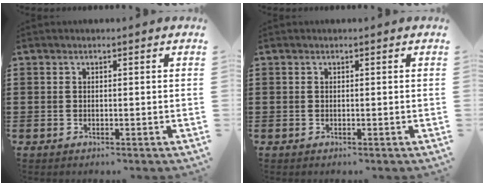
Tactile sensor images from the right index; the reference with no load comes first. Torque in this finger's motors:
{"motor_torque": [0.11, 0.12, 0.00, 0.01]}